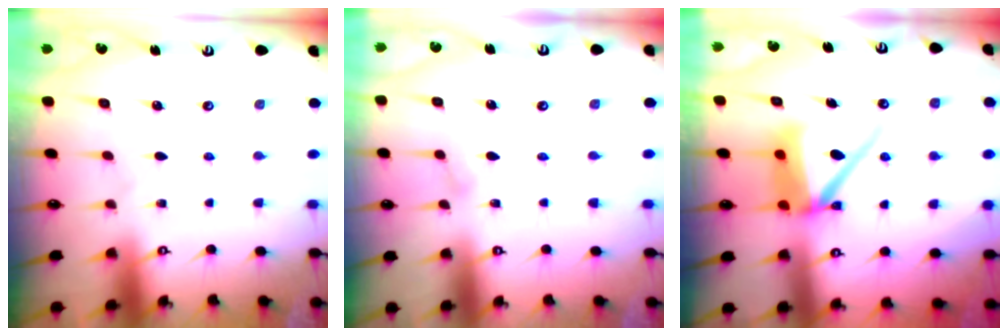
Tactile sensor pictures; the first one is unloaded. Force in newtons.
{"total": 2.8, "press": 2.8, "slide": 0.2}
{"total": 8.6, "press": 8.5, "slide": 1.2}